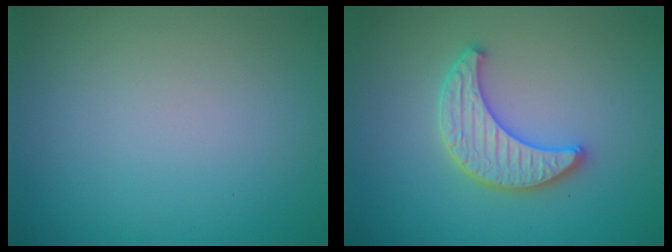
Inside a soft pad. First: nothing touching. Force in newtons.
{"total": 3.8, "press": 3.5, "slide": 1.4}